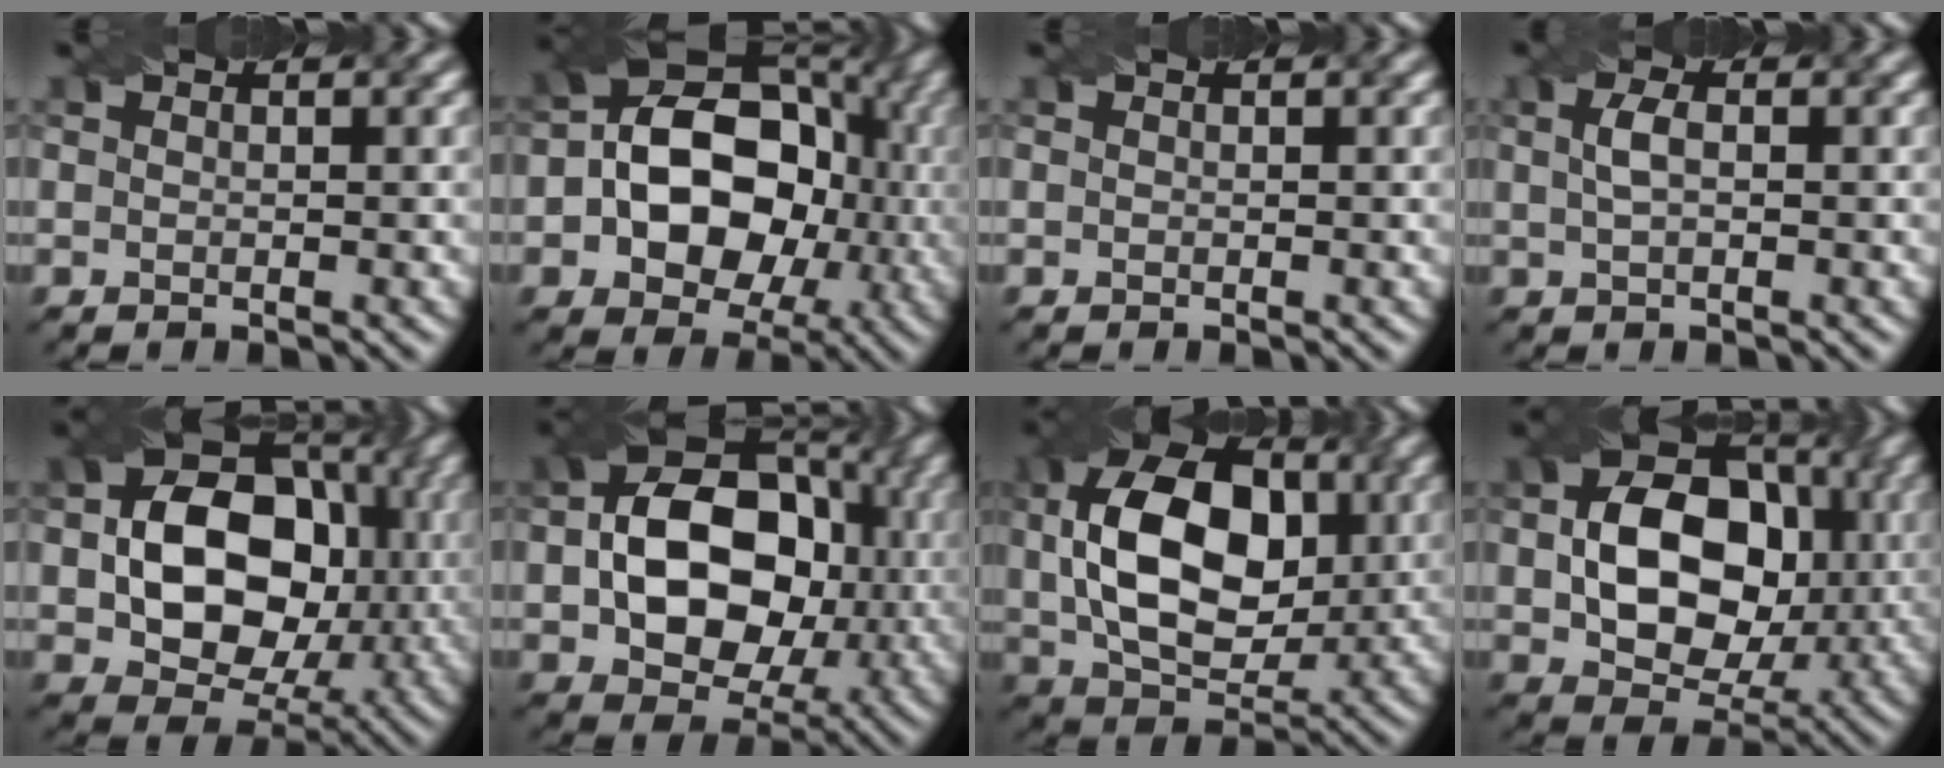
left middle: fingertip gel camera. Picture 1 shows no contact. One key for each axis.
{"total": 11.9, "fx": -0.6, "fy": 8.8, "fz": 8.0, "tx": -0.111, "ty": 0.007, "tz": -0.026}
{"total": 0.0}
{"total": 1.8, "fx": 0.2, "fy": 0.7, "fz": 1.6, "tx": -0.039, "ty": 0.005, "tz": 0.004}
{"total": 12.4, "fx": 0.1, "fy": 9.0, "fz": 8.5, "tx": -0.129, "ty": 0.001, "tz": -0.002}
{"total": 13.1, "fx": -0.2, "fy": 9.3, "fz": 9.2, "tx": -0.135, "ty": 0.007, "tz": -0.006}
{"total": 12.7, "fx": 1.5, "fy": 8.4, "fz": 9.5, "tx": -0.184, "ty": 0.006, "tz": 0.029}
{"total": 11.3, "fx": 0.4, "fy": 8.1, "fz": 7.8, "tx": -0.124, "ty": 0.005, "tz": 0.002}